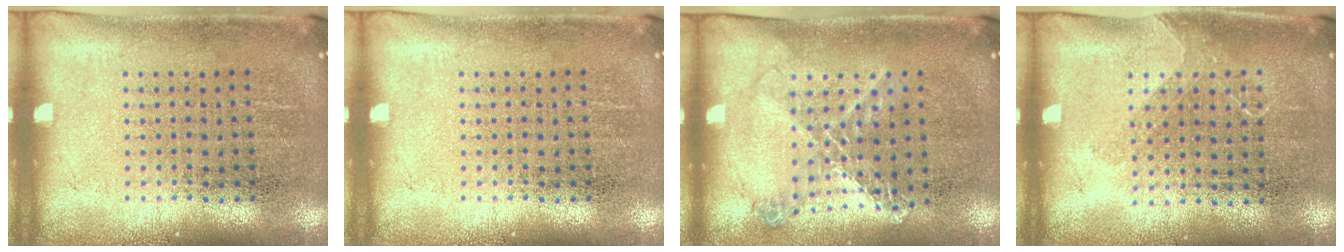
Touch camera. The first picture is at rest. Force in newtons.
{"total": 0.0}
{"total": 1.1, "press": 1.1, "slide": 0.0}
{"total": 1.1, "press": 0.8, "slide": 0.7}